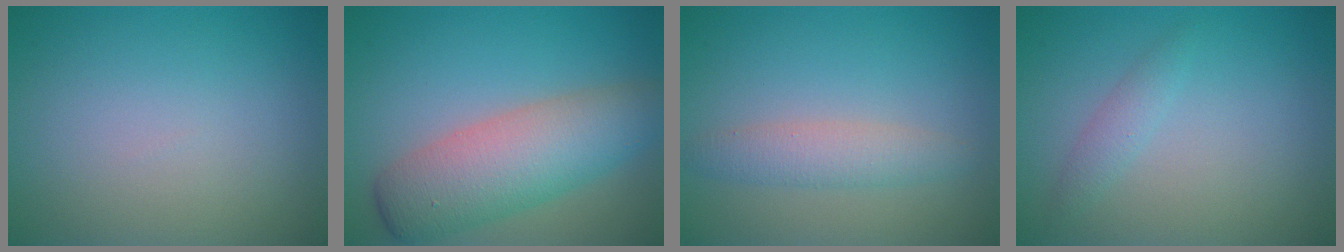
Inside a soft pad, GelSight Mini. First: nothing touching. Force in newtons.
{"total": 7.2, "press": 7.2, "slide": 0.2}
{"total": 2.4, "press": 2.4, "slide": 0.1}
{"total": 1.3, "press": 1.3, "slide": 0.0}